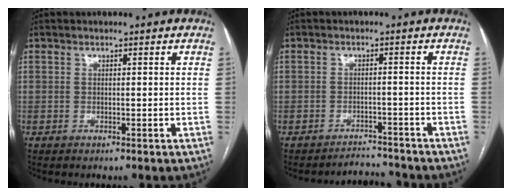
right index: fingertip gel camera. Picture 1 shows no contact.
{"total": 3.4, "force": [-3.2, 0.3, -1.1], "torque": [0.023, 0.006, -0.043]}